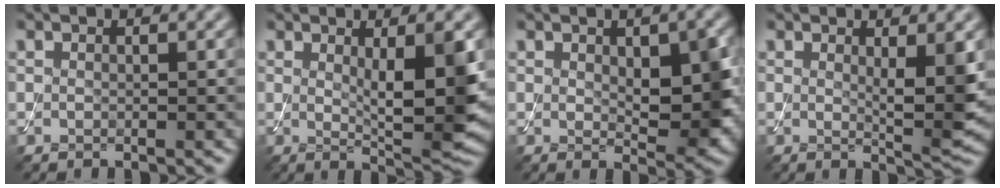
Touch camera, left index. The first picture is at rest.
{"total": 6.4, "force": [0.8, 1.4, 6.2], "torque": [-0.091, -0.017, 0.020]}
{"total": 5.8, "force": [0.5, 2.7, 5.1], "torque": [-0.075, -0.008, 0.017]}
{"total": 3.7, "force": [0.7, 0.6, 3.6], "torque": [-0.052, -0.014, 0.015]}